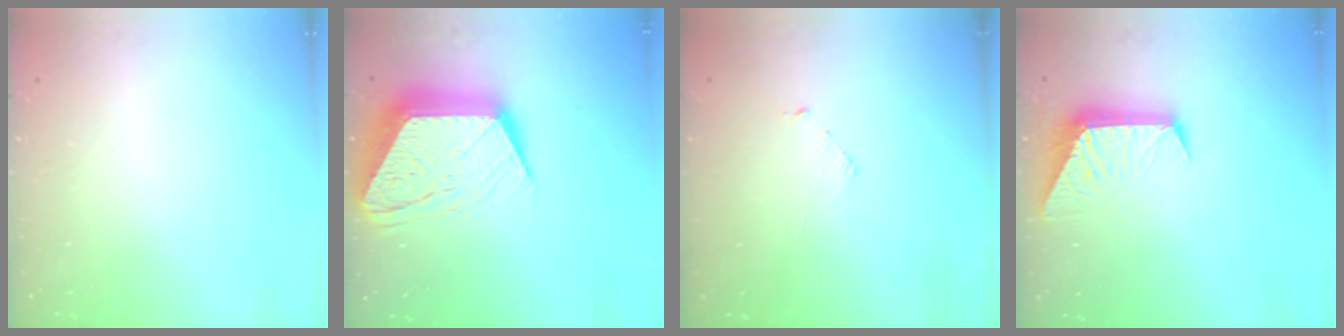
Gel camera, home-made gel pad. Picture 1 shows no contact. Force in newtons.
{"total": 17.8, "press": 17.8, "slide": 1.4}
{"total": 2.9, "press": 2.9, "slide": 0.2}
{"total": 9.1, "press": 9.1, "slide": 0.7}